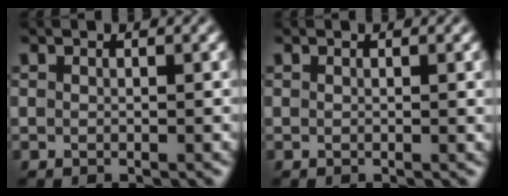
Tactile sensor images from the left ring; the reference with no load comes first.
{"total": 0.6, "force": [0.1, 0.1, 0.6], "torque": [-0.003, 0.001, 0.001]}